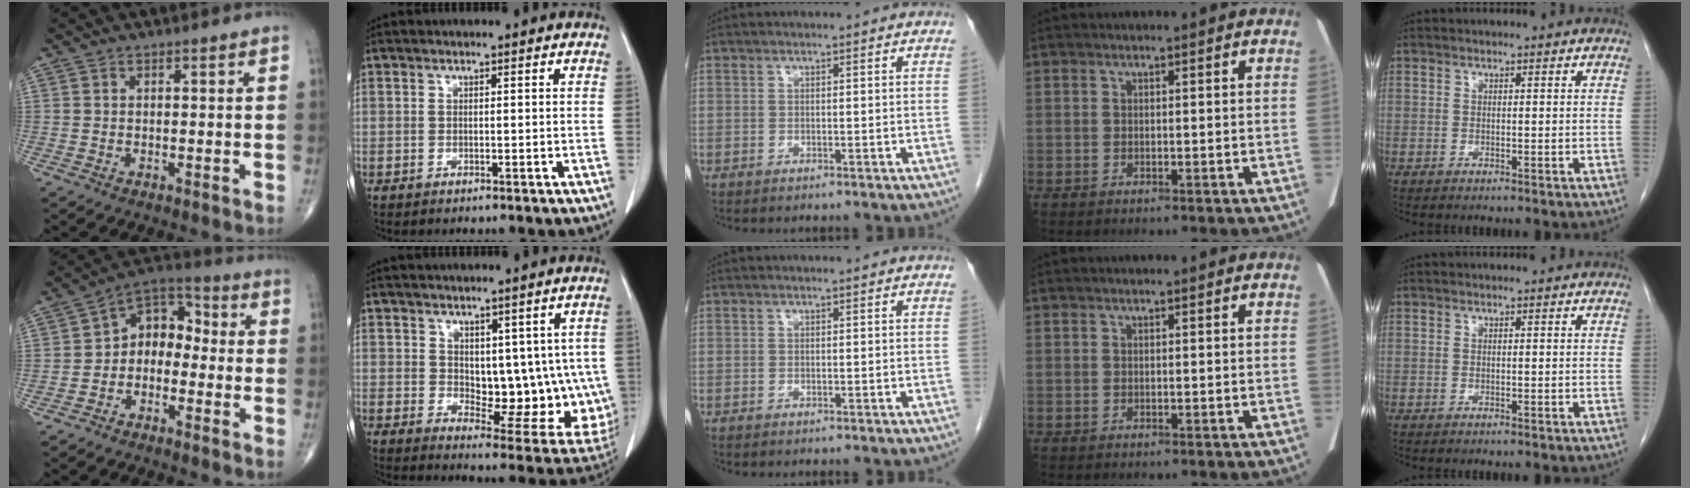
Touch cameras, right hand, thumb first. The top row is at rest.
{"thumb": {"total": 9.0, "force": [-1.7, 6.7, 5.8], "torque": [-0.058, 0.050, -0.050]}, "index": {"total": 13.1, "force": [1.6, 6.8, 11.1], "torque": [-0.130, -0.010, 0.042]}}